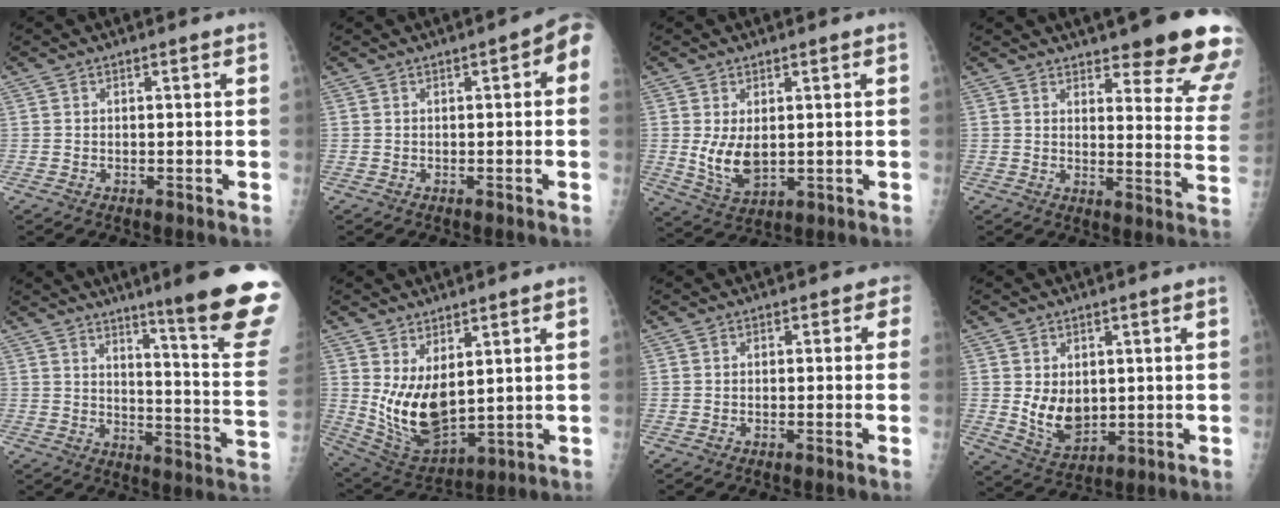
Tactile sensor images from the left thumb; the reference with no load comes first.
{"total": 4.8, "force": [1.0, 1.6, 4.4], "torque": [-0.043, 0.012, 0.002]}
{"total": 7.0, "force": [0.4, 4.1, 5.7], "torque": [-0.094, -0.015, 0.022]}
{"total": 18.8, "force": [14.4, 4.3, 11.2], "torque": [-0.104, -0.086, 0.165]}
{"total": 20.4, "force": [14.1, 0.4, 14.7], "torque": [-0.167, -0.101, 0.189]}
{"total": 11.9, "force": [2.5, 6.0, 9.9], "torque": [-0.164, -0.033, 0.074]}
{"total": 1.4, "force": [0.0, 1.2, 0.7], "torque": [0.015, 0.007, -0.014]}
{"total": 7.9, "force": [0.6, 5.8, 5.4], "torque": [-0.064, -0.018, 0.032]}